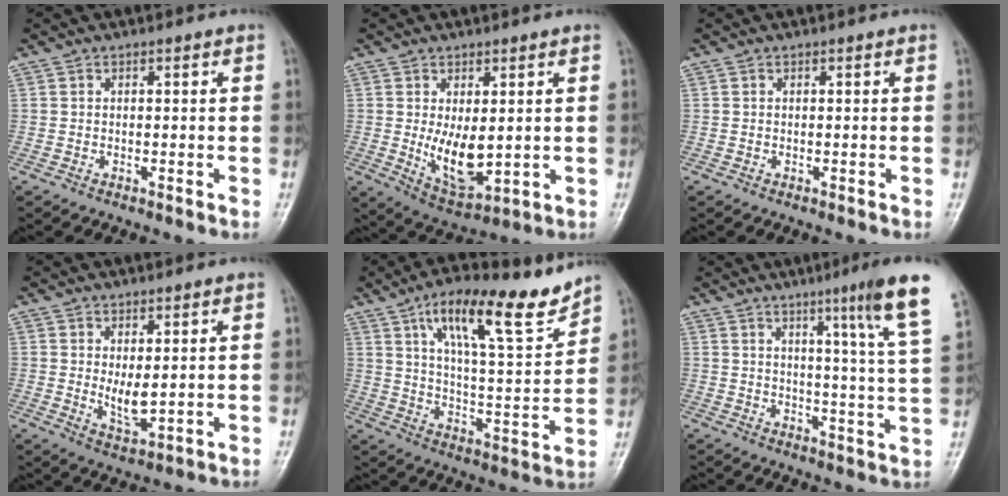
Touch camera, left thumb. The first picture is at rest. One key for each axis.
{"total": 8.6, "fx": 0.4, "fy": 4.2, "fz": 7.5, "tx": -0.109, "ty": -0.026, "tz": 0.027}
{"total": 0.0}
{"total": 4.8, "fx": 0.8, "fy": 2.0, "fz": 4.3, "tx": -0.068, "ty": -0.019, "tz": 0.024}
{"total": 17.5, "fx": 11.8, "fy": 4.5, "fz": 12.1, "tx": -0.167, "ty": -0.061, "tz": 0.197}
{"total": 13.5, "fx": 7.8, "fy": -0.3, "fz": 11.0, "tx": -0.147, "ty": -0.043, "tz": 0.098}